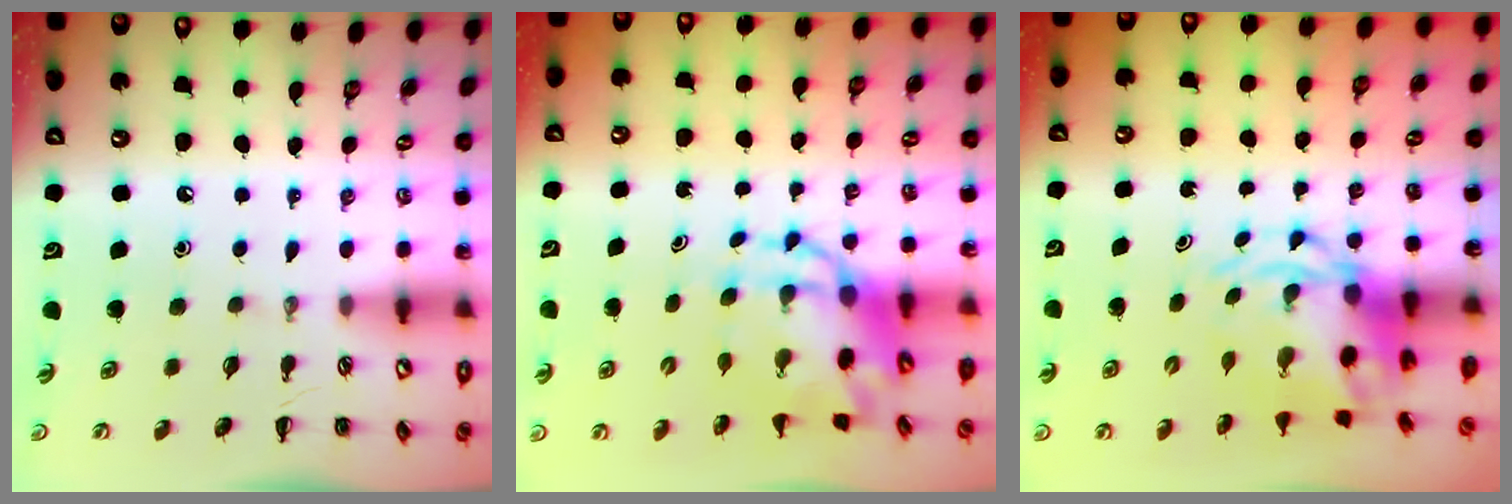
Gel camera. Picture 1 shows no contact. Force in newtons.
{"total": 7.8, "press": 7.5, "slide": 2.0}
{"total": 6.0, "press": 5.9, "slide": 1.5}